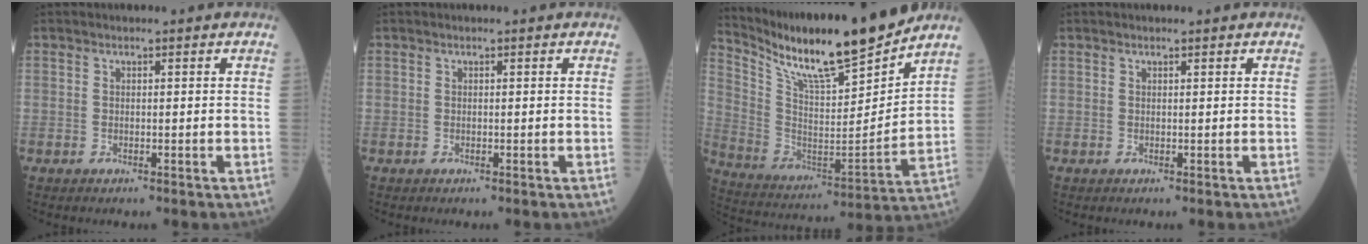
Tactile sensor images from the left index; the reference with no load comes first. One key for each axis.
{"total": 0.0}
{"total": 18.5, "fx": 15.8, "fy": 1.1, "fz": 9.4, "tx": -0.180, "ty": -0.018, "tz": 0.278}
{"total": 0.0}